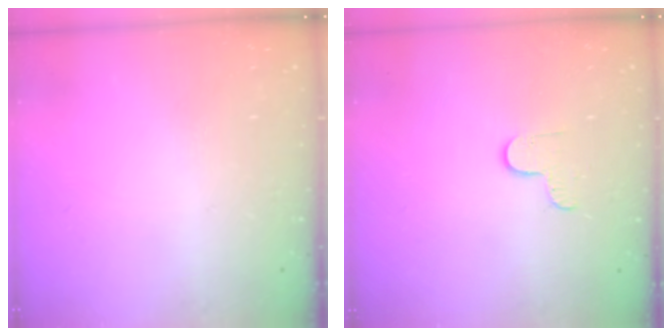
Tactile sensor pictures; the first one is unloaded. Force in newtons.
{"total": 4.7, "press": 4.7, "slide": 0.4}